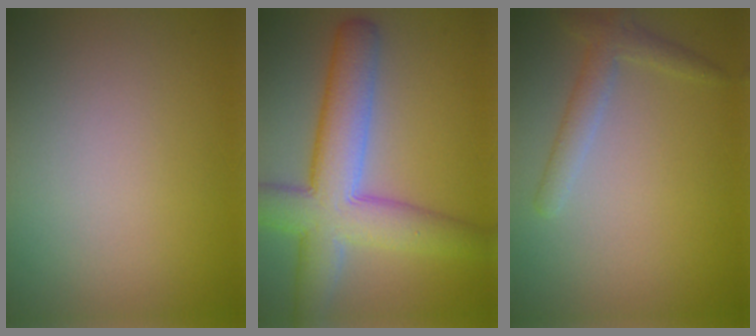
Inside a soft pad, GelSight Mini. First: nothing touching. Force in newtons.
{"total": 8.9, "press": 8.9, "slide": 0.3}
{"total": 2.2, "press": 2.2, "slide": 0.1}